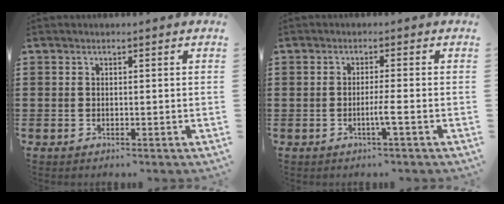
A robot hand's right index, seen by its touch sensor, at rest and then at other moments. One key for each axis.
{"total": 2.6, "fx": -0.9, "fy": -0.3, "fz": 2.4, "tx": -0.041, "ty": -0.007, "tz": -0.020}